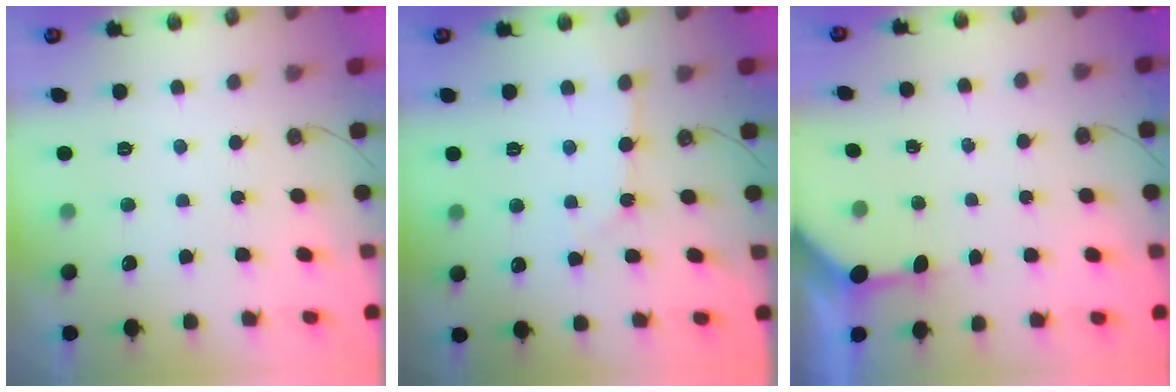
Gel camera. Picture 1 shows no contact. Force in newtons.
{"total": 3.5, "press": 3.5, "slide": 0.4}
{"total": 3.3, "press": 3.3, "slide": 0.3}